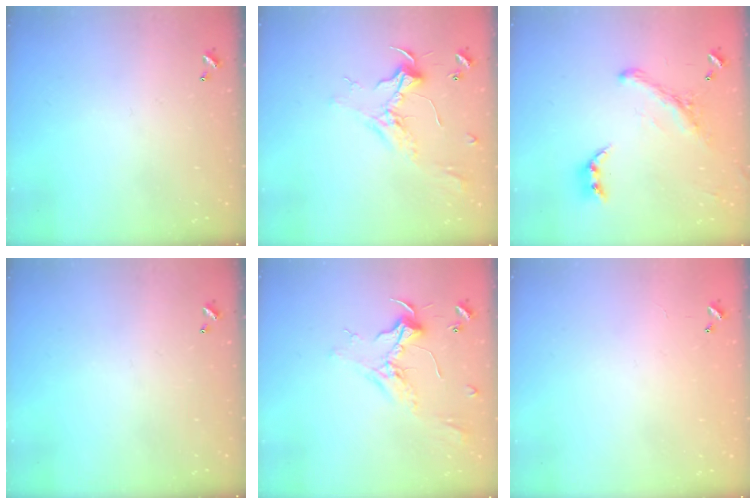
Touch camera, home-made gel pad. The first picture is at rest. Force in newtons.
{"total": 2.3, "press": 2.2, "slide": 0.6}
{"total": 2.9, "press": 2.5, "slide": 1.4}
{"total": 0.0}
{"total": 2.3, "press": 2.2, "slide": 0.9}
{"total": 7.8, "press": 7.8, "slide": 0.7}